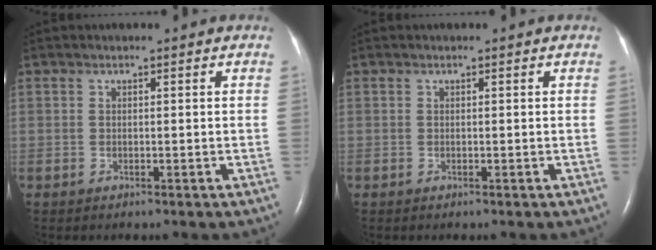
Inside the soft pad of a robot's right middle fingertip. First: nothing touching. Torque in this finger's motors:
{"motor_torque": [-0.01, -0.11, -0.05, -0.01]}